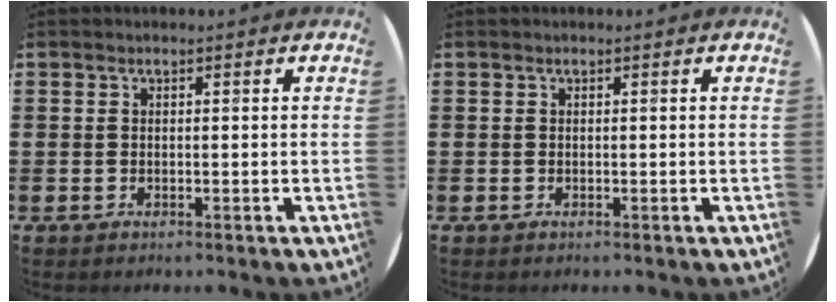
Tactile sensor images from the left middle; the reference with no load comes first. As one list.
[{"total": 0.0}]